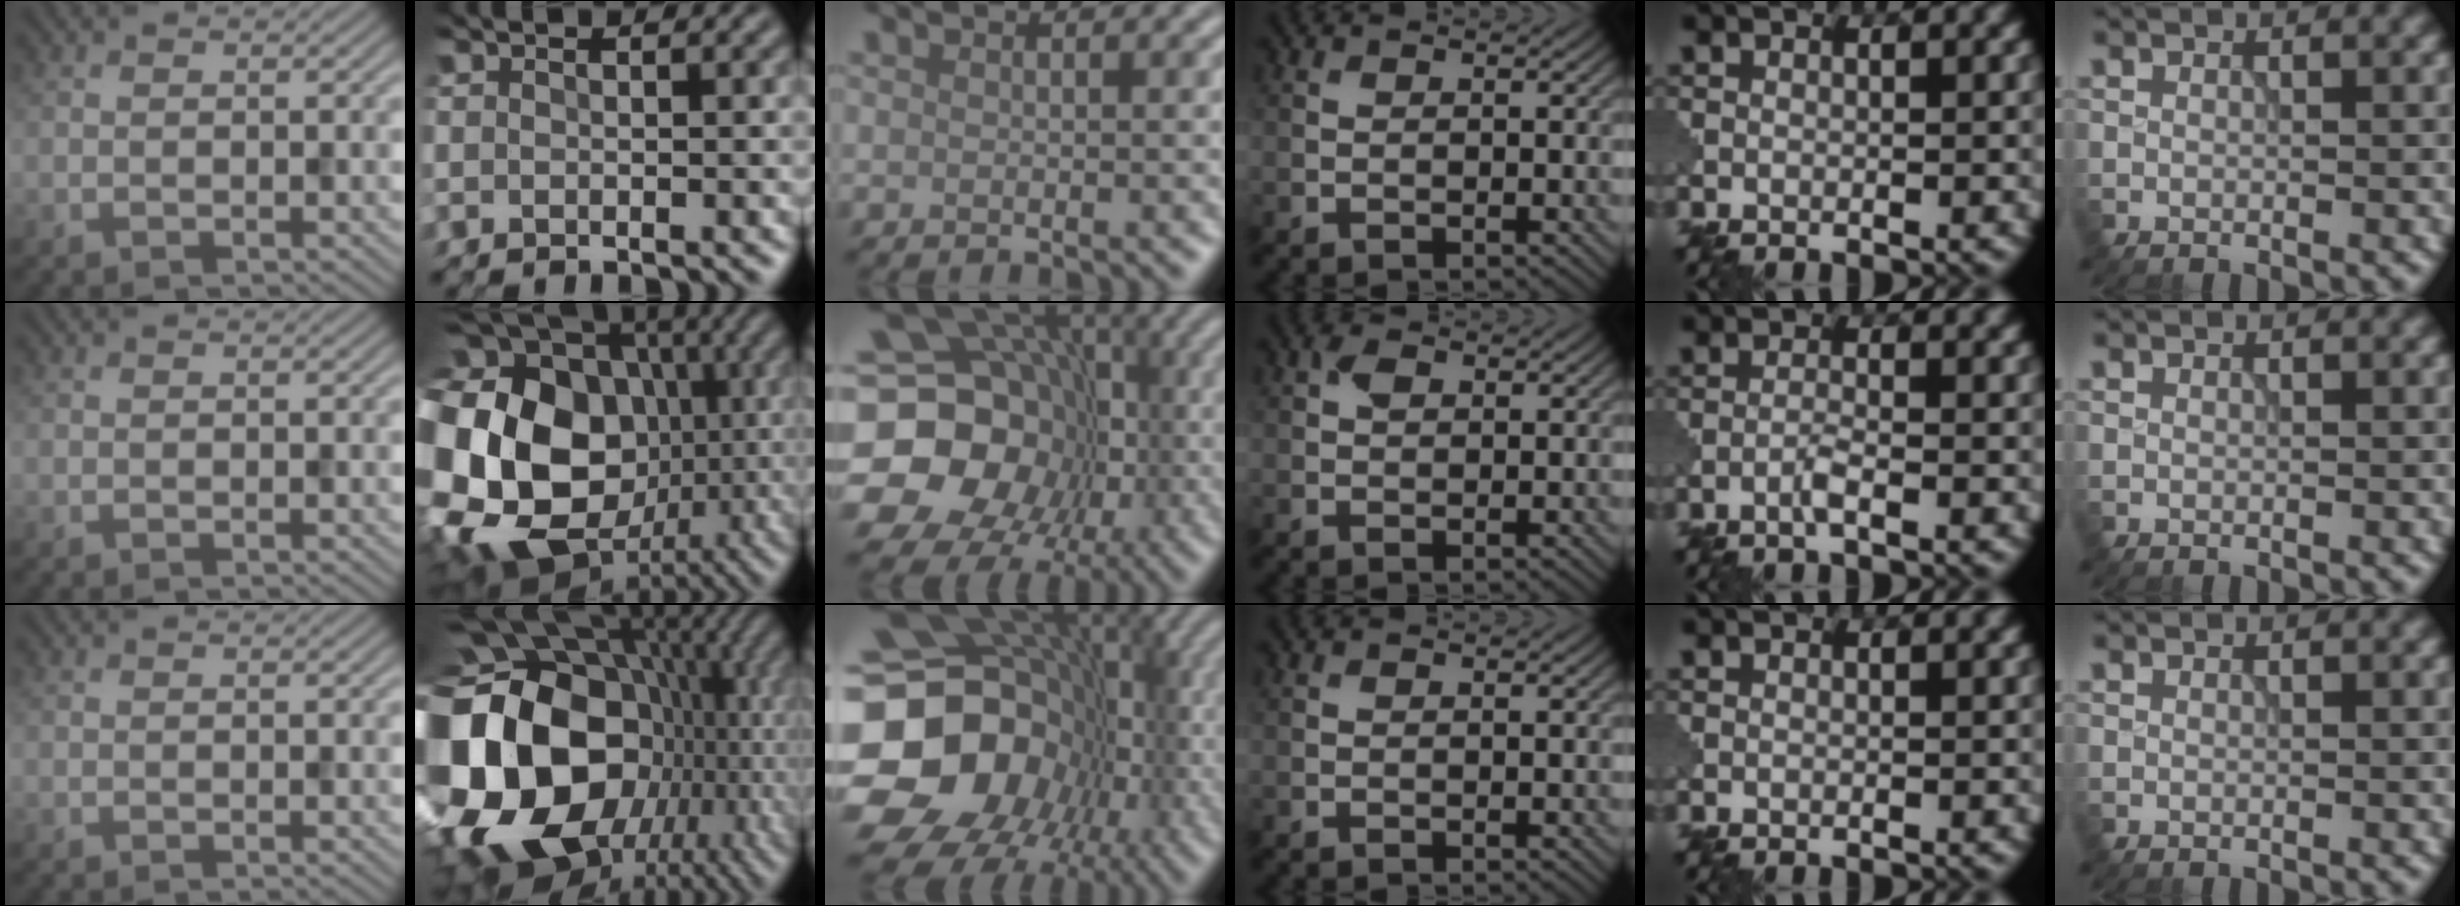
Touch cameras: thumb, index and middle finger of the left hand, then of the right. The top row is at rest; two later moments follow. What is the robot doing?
{"motion": "assemble", "object": "puzzle pieces"}